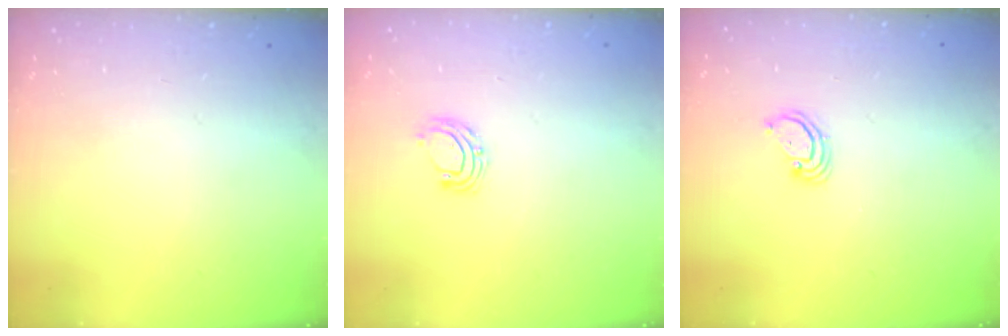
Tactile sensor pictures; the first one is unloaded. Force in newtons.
{"total": 7.6, "press": 7.5, "slide": 0.9}
{"total": 2.8, "press": 2.8, "slide": 0.3}